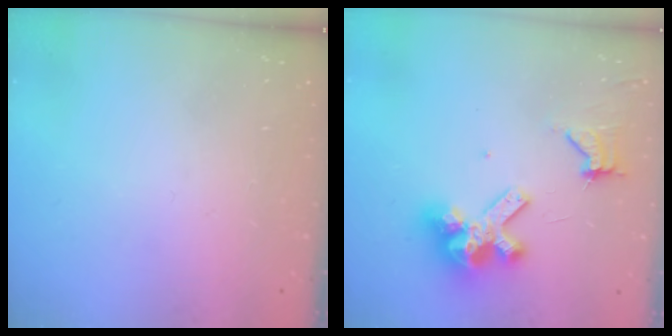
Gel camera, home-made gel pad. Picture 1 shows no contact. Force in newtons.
{"total": 11.6, "press": 11.5, "slide": 1.4}